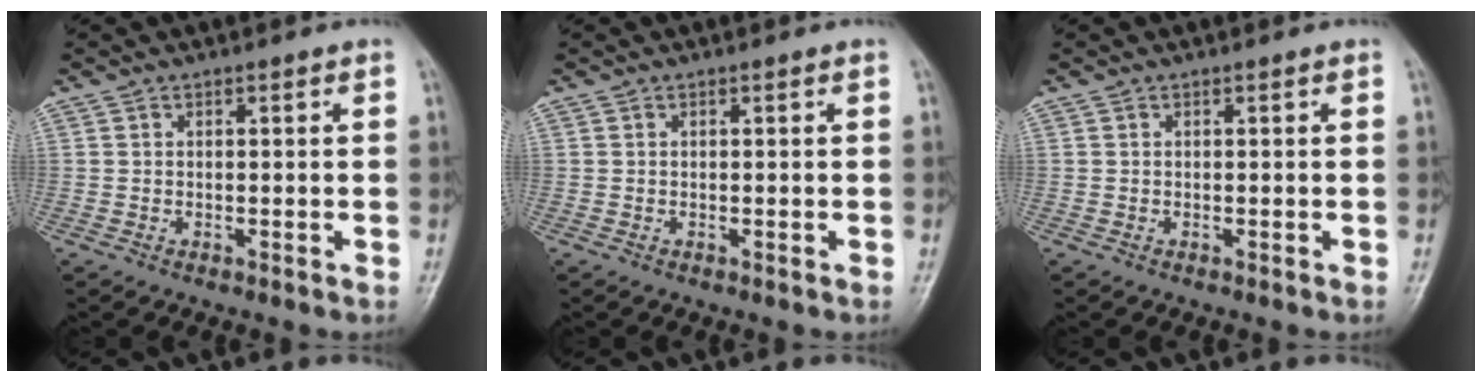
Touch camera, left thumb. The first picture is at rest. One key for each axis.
{"total": 0.0}
{"total": 0.0}